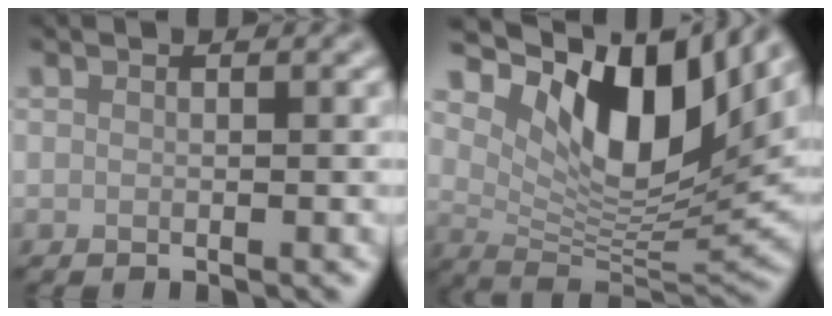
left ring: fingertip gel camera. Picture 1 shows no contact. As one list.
[{"total": 11.4, "force": [5.8, 5.3, 8.3], "torque": [-0.134, -0.009, 0.108]}]